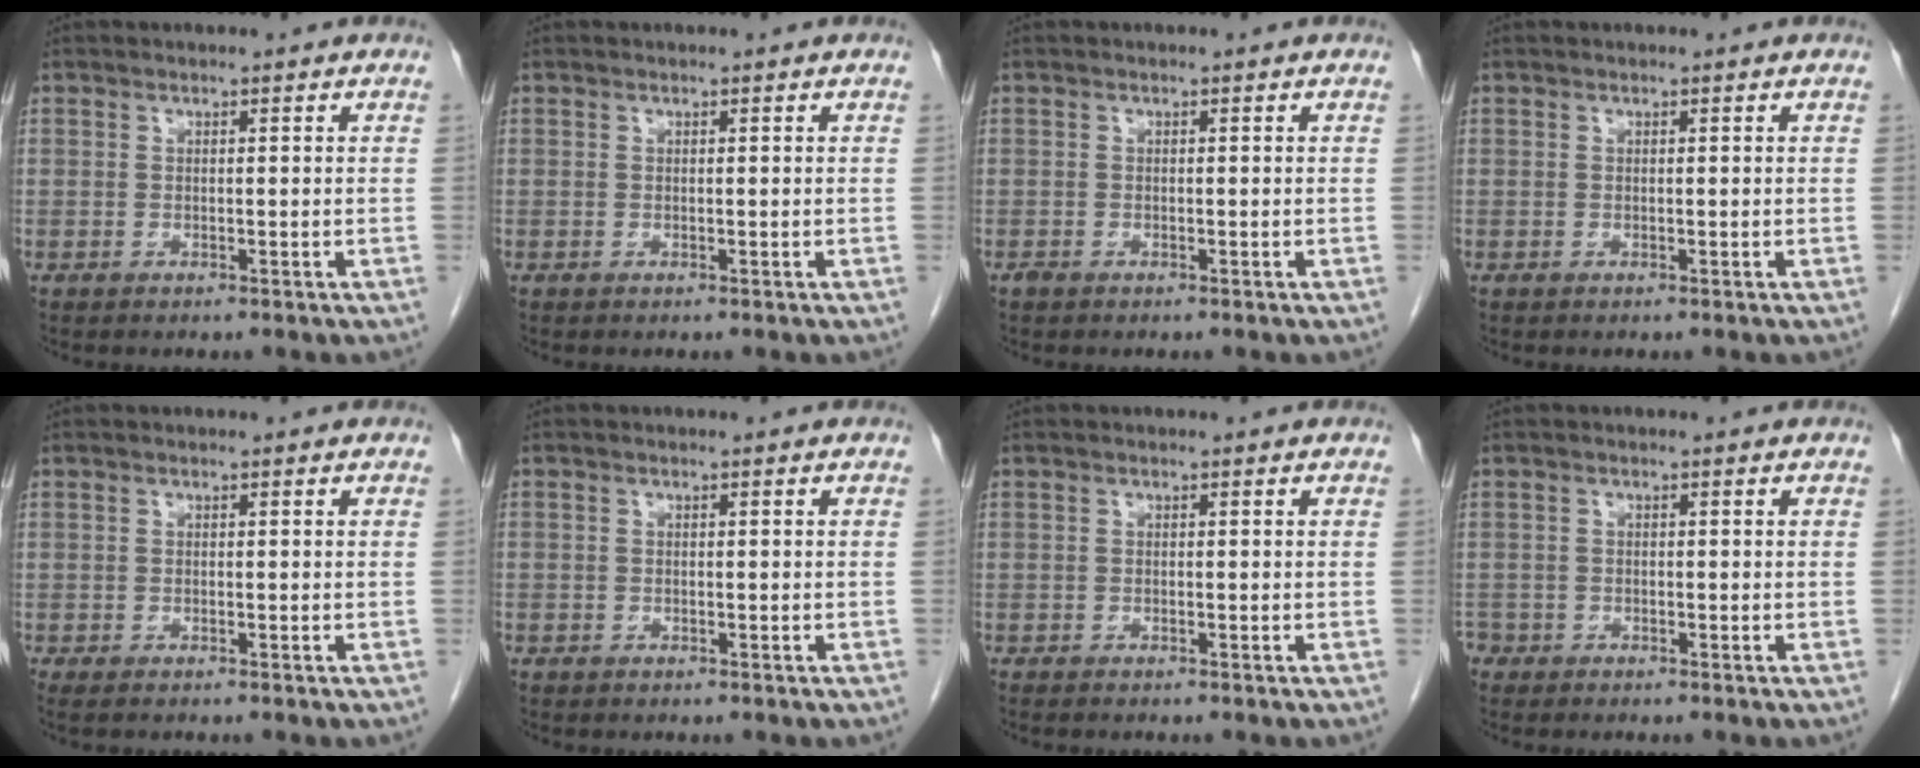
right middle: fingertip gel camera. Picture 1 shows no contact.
{"total": 0.0}
{"total": 0.6, "force": [-0.5, 0.3, 0.2], "torque": [-0.009, 0.000, -0.009]}
{"total": 0.0}
{"total": 3.8, "force": [-3.2, 0.7, 1.9], "torque": [-0.024, -0.009, -0.042]}
{"total": 1.2, "force": [-0.9, 0.7, 0.2], "torque": [-0.007, 0.002, -0.014]}
{"total": 2.7, "force": [-2.3, 0.5, 1.2], "torque": [-0.020, -0.005, -0.027]}
{"total": 2.8, "force": [-2.5, 1.3, 0.3], "torque": [-0.007, 0.000, -0.044]}